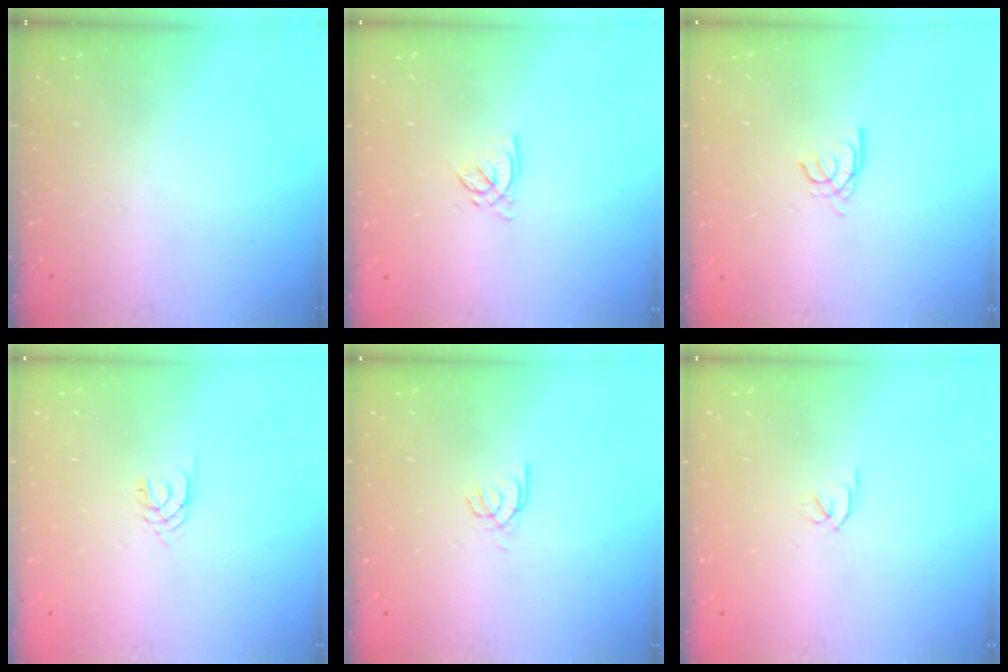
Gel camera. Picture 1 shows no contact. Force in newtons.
{"total": 2.8, "press": 2.8, "slide": 0.1}
{"total": 3.6, "press": 3.6, "slide": 0.4}
{"total": 2.4, "press": 2.4, "slide": 0.3}
{"total": 2.5, "press": 2.4, "slide": 0.3}
{"total": 1.8, "press": 1.7, "slide": 0.5}